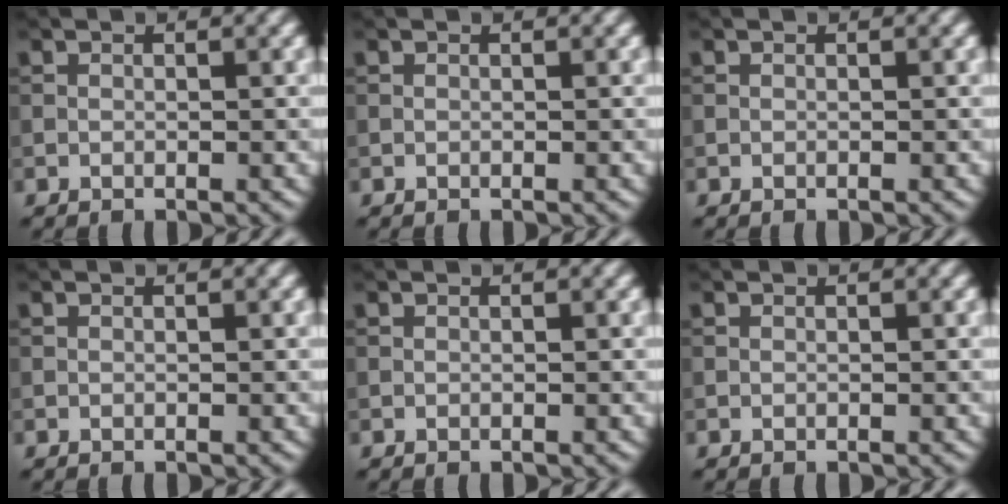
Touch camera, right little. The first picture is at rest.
{"total": 0.0}
{"total": 0.0}
{"total": 0.0}
{"total": 0.0}
{"total": 0.0}